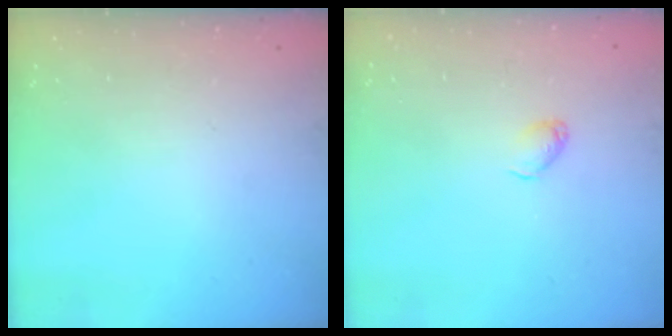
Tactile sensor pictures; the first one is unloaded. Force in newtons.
{"total": 2.9, "press": 2.9, "slide": 0.5}